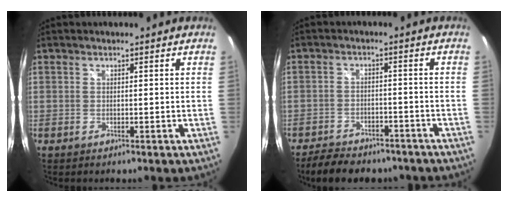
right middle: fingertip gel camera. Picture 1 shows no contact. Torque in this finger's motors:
{"motor_torque": [0.14, -0.14, 0.06, 0.05]}